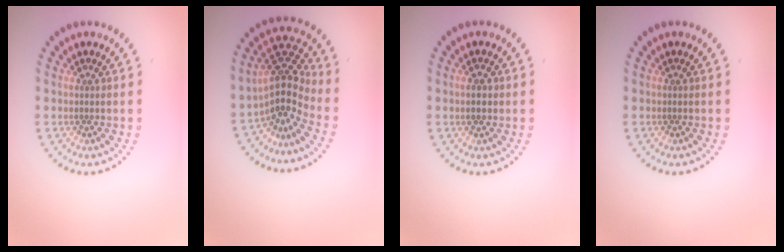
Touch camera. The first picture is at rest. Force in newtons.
{"total": 4.0, "press": 3.0, "slide": 2.7}
{"total": 2.0, "press": 2.0, "slide": 0.1}
{"total": 0.0}